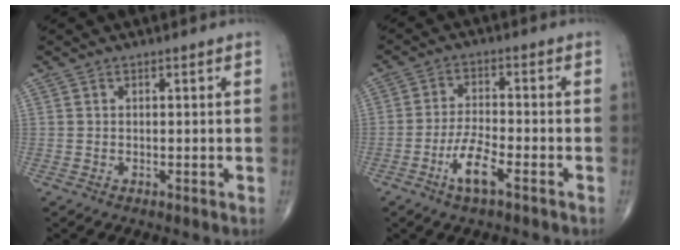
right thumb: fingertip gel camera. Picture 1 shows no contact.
{"total": 6.6, "force": [-3.4, 1.7, 5.4], "torque": [-0.111, 0.017, -0.064]}